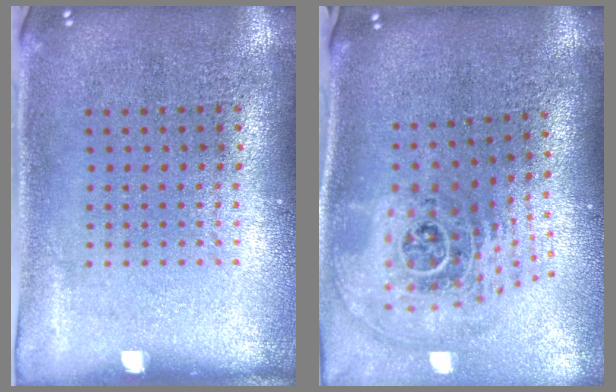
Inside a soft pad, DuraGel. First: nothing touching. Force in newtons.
{"total": 2.8, "press": 1.8, "slide": 2.1}